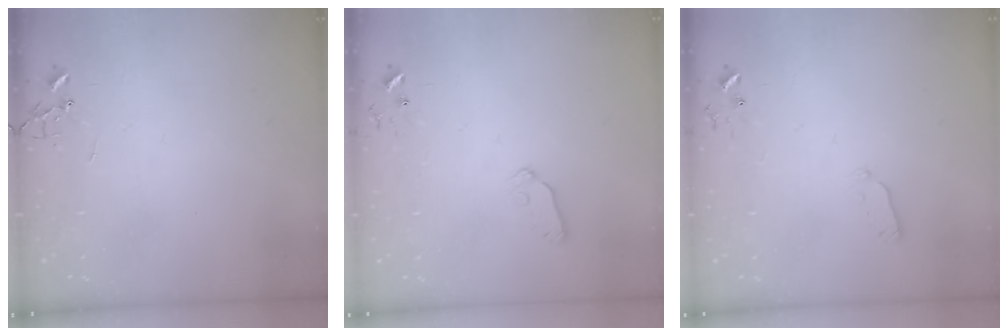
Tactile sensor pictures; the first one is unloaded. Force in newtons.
{"total": 6.8, "press": 6.7, "slide": 0.8}
{"total": 4.6, "press": 4.5, "slide": 0.9}